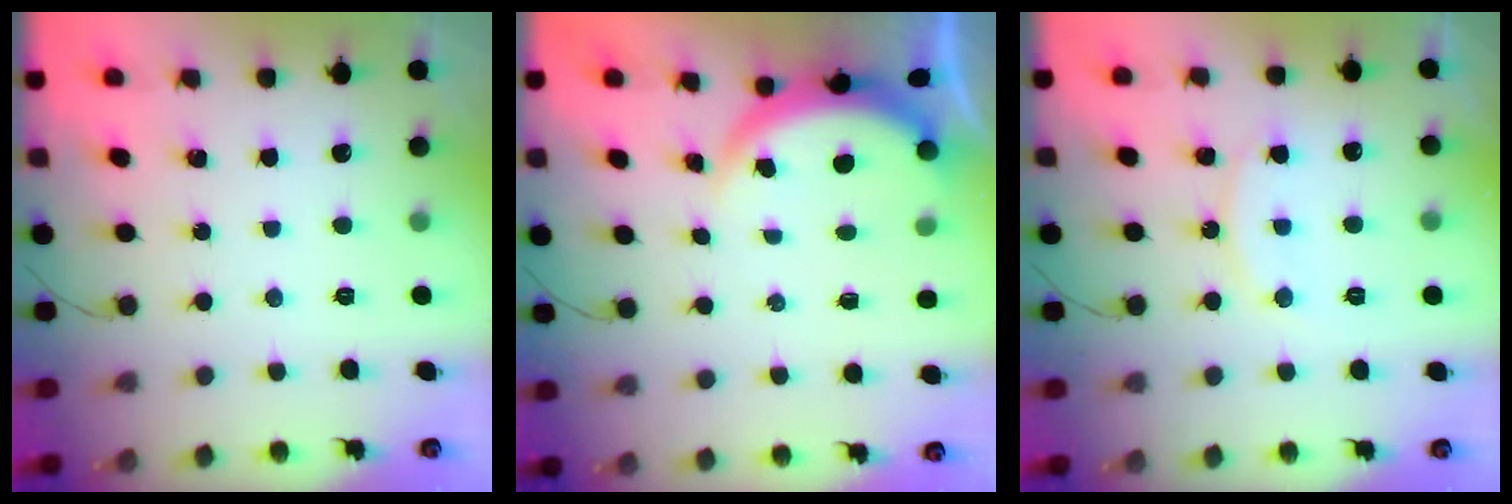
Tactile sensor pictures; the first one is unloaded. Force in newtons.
{"total": 3.8, "press": 3.7, "slide": 0.7}
{"total": 10.2, "press": 10.1, "slide": 0.7}